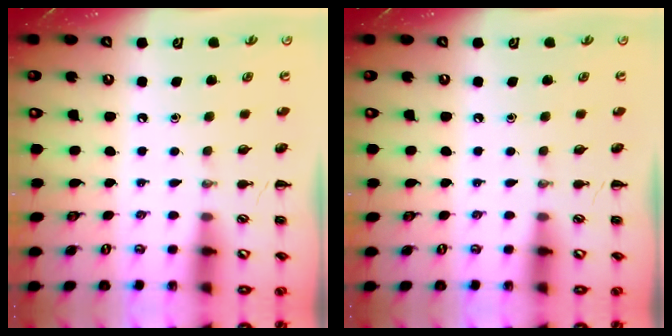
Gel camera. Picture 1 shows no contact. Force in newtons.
{"total": 0.0}